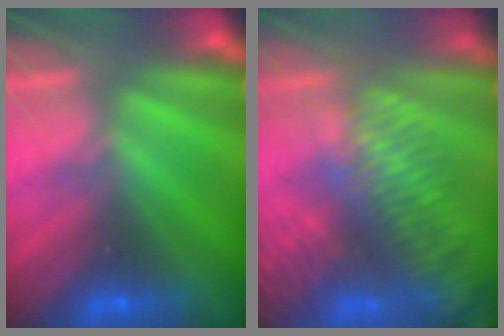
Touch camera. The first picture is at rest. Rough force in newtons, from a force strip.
{"total": 7.0}